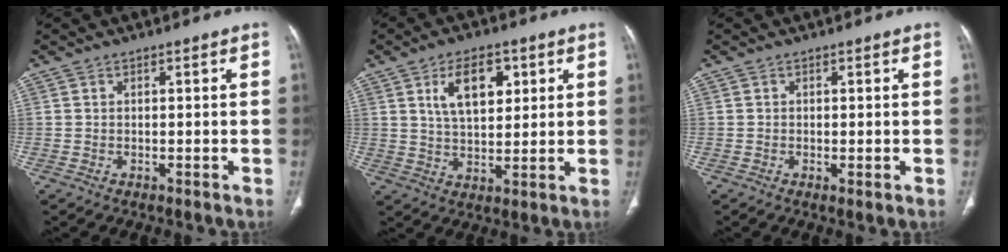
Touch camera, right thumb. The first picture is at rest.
{"total": 9.7, "force": [3.8, 5.2, 7.3], "torque": [-0.096, -0.015, 0.068]}
{"total": 0.9, "force": [-0.2, 0.3, 0.9], "torque": [-0.020, -0.005, -0.004]}